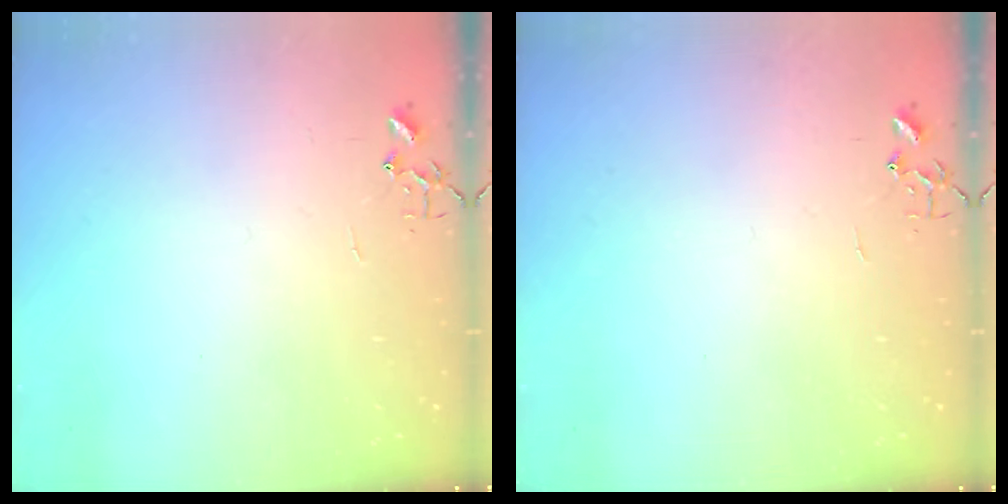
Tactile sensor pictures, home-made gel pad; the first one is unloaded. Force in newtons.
{"total": 0.0}